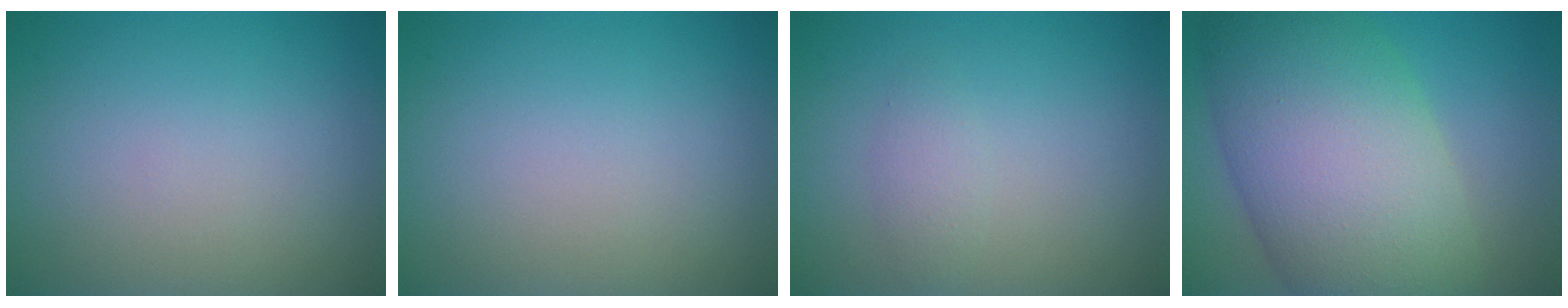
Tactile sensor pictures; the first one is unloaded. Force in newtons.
{"total": 0.0}
{"total": 1.3, "press": 1.3, "slide": 0.1}
{"total": 13.8, "press": 13.8, "slide": 0.7}